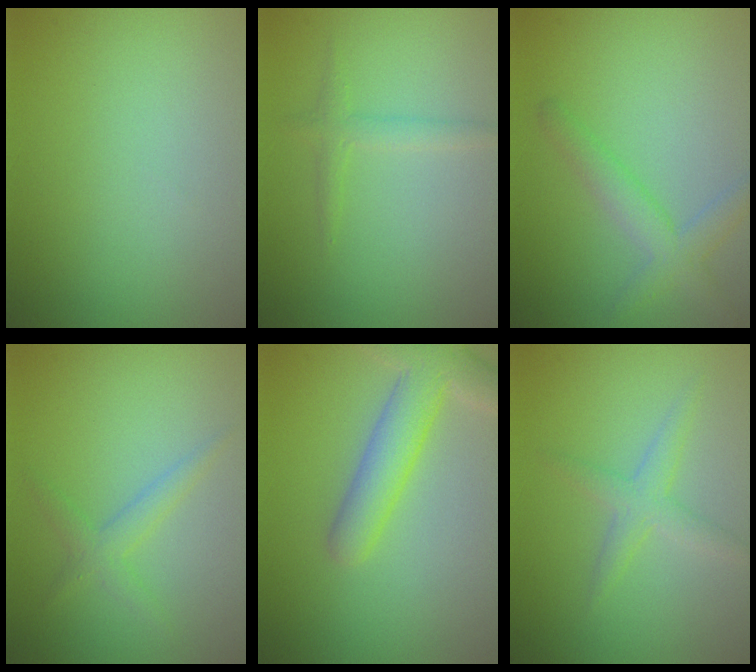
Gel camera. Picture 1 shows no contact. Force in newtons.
{"total": 1.5, "press": 1.5, "slide": 0.0}
{"total": 3.0, "press": 3.0, "slide": 0.2}
{"total": 1.9, "press": 1.9, "slide": 0.1}
{"total": 4.8, "press": 4.8, "slide": 0.4}
{"total": 2.1, "press": 2.1, "slide": 0.0}